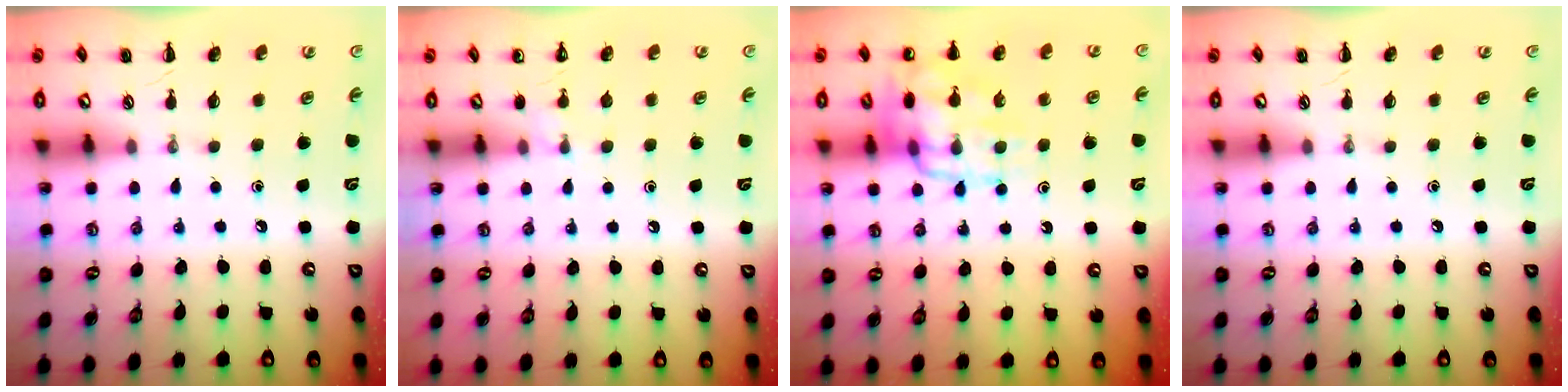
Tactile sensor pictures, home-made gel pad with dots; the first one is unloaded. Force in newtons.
{"total": 6.0, "press": 5.8, "slide": 1.4}
{"total": 15.4, "press": 15.2, "slide": 1.9}
{"total": 0.0}